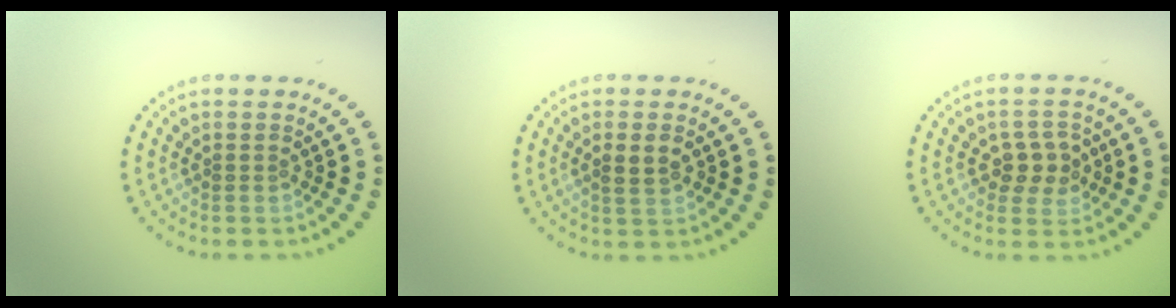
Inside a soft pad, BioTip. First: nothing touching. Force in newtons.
{"total": 1.9, "press": 1.8, "slide": 0.3}
{"total": 2.7, "press": 2.6, "slide": 0.7}